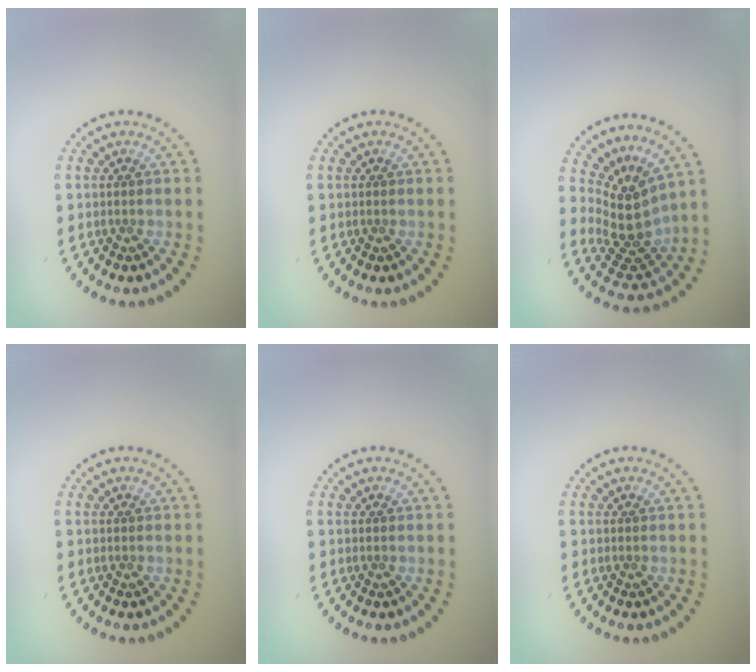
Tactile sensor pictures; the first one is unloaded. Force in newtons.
{"total": 0.0}
{"total": 4.2, "press": 2.8, "slide": 3.1}
{"total": 0.0}
{"total": 0.0}
{"total": 0.0}